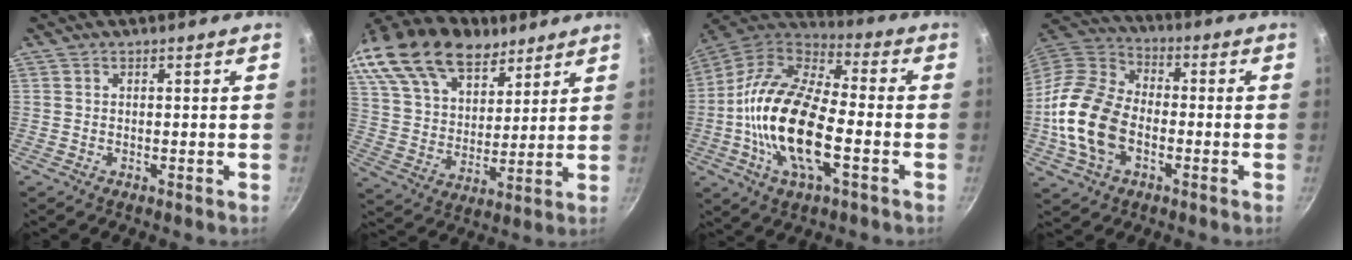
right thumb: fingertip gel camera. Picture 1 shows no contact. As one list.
[{"total": 28.1, "force": [19.1, 15.6, 13.4], "torque": [-0.268, -0.019, 0.344]}, {"total": 21.3, "force": [-4.2, 9.5, 18.6], "torque": [-0.349, 0.030, -0.094]}, {"total": 17.5, "force": [-3.8, 11.6, 12.5], "torque": [-0.230, 0.029, -0.086]}]